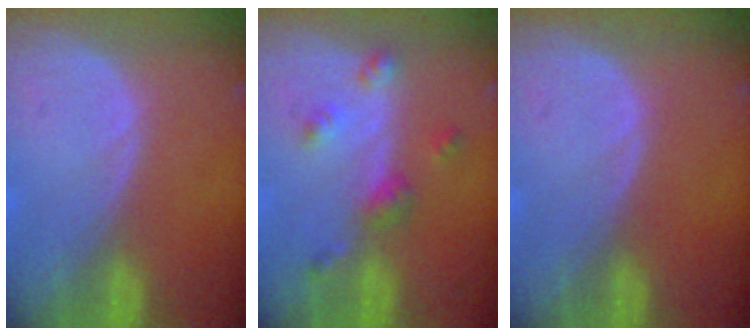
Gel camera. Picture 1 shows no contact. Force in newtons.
{"total": 5.0, "press": 4.4, "slide": 2.3}
{"total": 0.0}